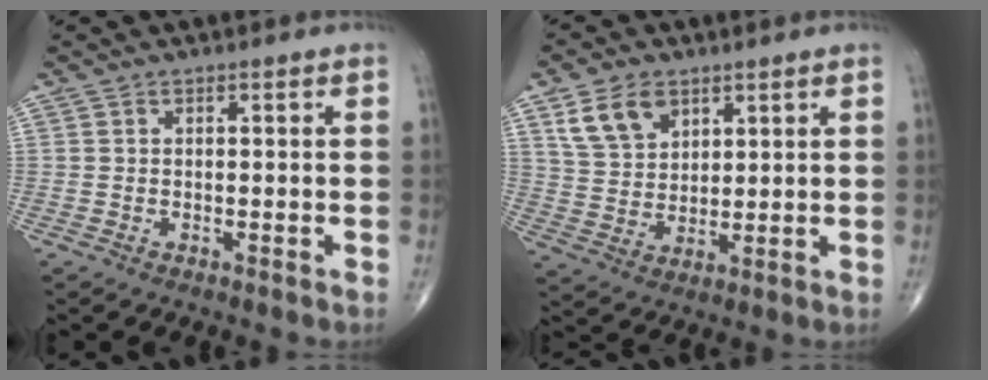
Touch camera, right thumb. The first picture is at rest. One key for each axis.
{"total": 8.8, "fx": 4.6, "fy": 5.8, "fz": 4.7, "tx": -0.071, "ty": -0.018, "tz": 0.094}